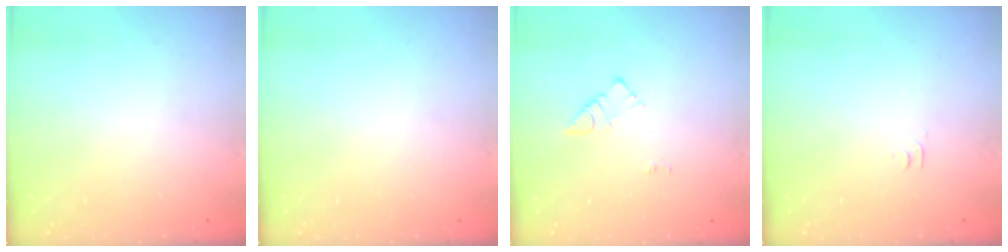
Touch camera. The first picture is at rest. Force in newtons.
{"total": 0.0}
{"total": 5.0, "press": 4.9, "slide": 0.7}
{"total": 3.8, "press": 3.8, "slide": 0.6}